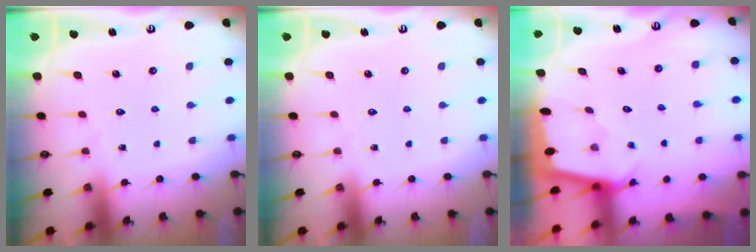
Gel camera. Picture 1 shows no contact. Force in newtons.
{"total": 0.0}
{"total": 1.6, "press": 1.6, "slide": 0.2}